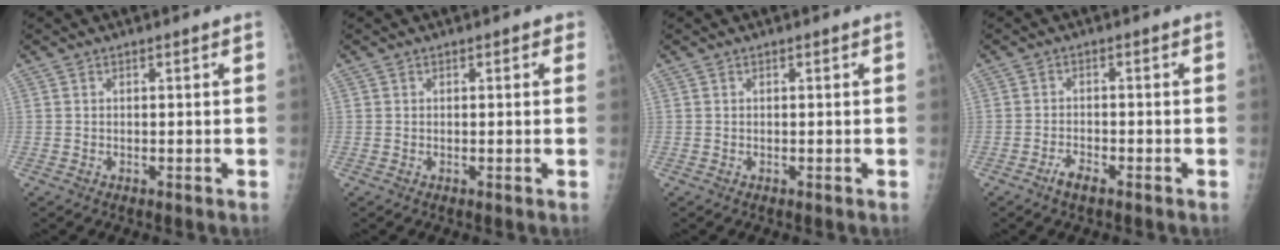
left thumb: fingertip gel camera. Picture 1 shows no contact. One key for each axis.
{"total": 1.2, "fx": 0.5, "fy": 0.9, "fz": 0.6, "tx": 0.008, "ty": 0.002, "tz": -0.001}
{"total": 0.0}
{"total": 2.7, "fx": -2.0, "fy": 0.9, "fz": 1.7, "tx": -0.039, "ty": 0.009, "tz": -0.038}